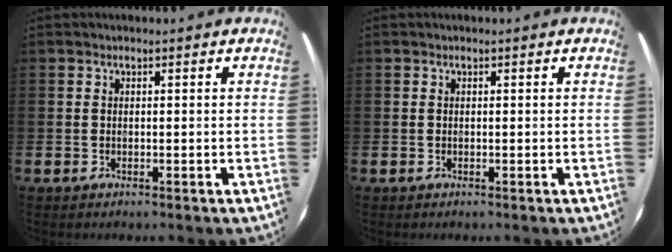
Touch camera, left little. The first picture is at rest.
{"total": 0.0}